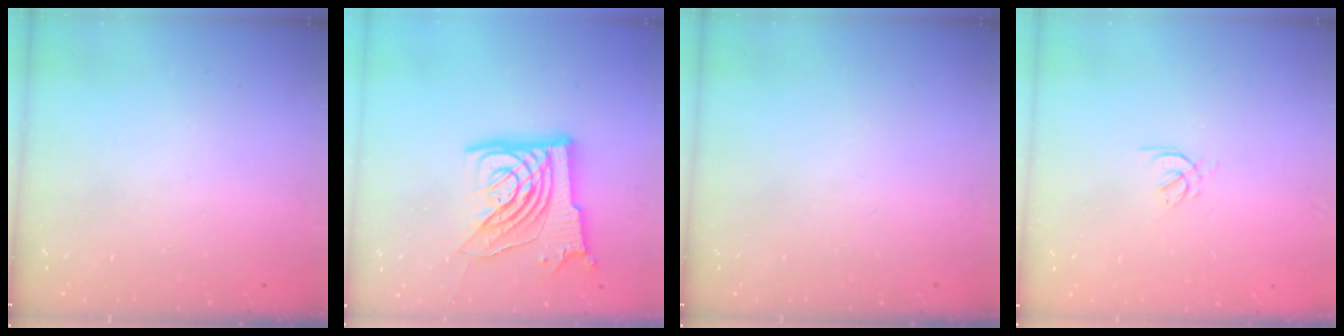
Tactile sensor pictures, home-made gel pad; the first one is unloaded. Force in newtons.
{"total": 19.2, "press": 19.1, "slide": 2.3}
{"total": 0.0}
{"total": 2.1, "press": 2.0, "slide": 0.6}